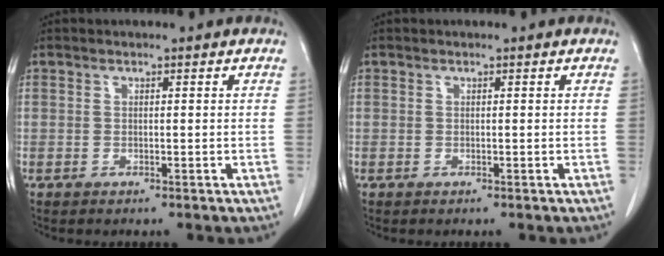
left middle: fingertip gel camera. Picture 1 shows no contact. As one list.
[{"total": 0.0}]